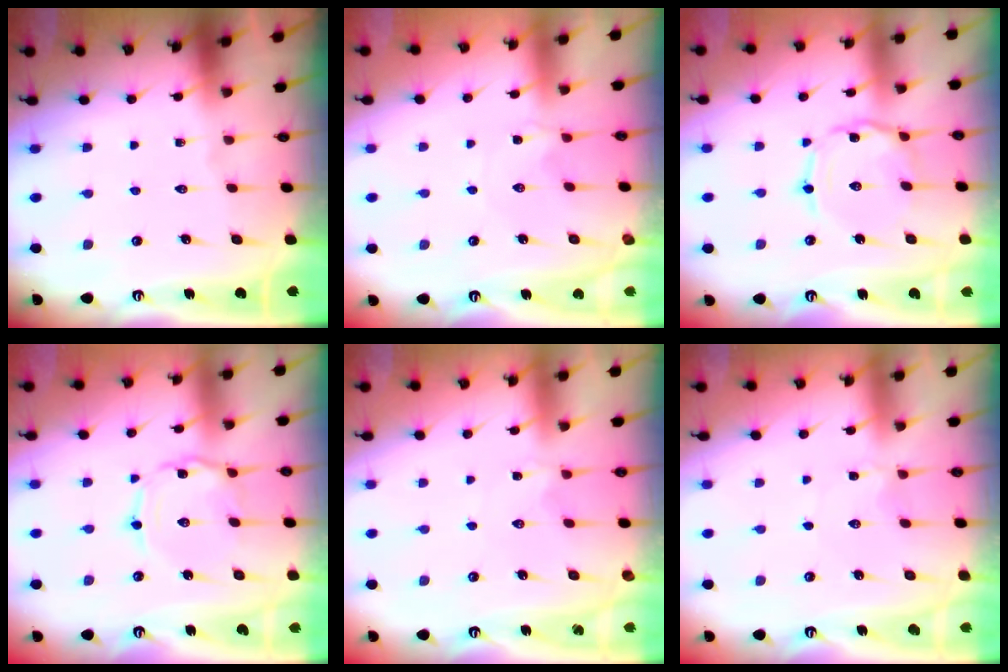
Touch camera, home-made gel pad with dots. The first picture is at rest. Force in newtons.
{"total": 0.8, "press": 0.7, "slide": 0.2}
{"total": 4.2, "press": 4.2, "slide": 0.4}
{"total": 2.0, "press": 2.0, "slide": 0.2}
{"total": 2.2, "press": 2.2, "slide": 0.3}
{"total": 2.5, "press": 2.5, "slide": 0.3}